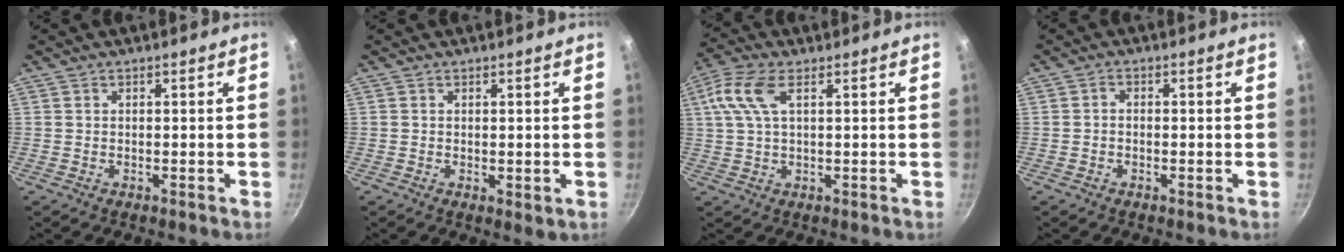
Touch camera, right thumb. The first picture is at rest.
{"total": 1.4, "force": [0.1, 0.6, 1.3], "torque": [-0.018, -0.008, 0.001]}
{"total": 8.0, "force": [2.7, 3.6, 6.6], "torque": [-0.144, 0.018, 0.048]}
{"total": 1.4, "force": [-0.5, 1.0, 0.8], "torque": [-0.015, 0.010, -0.012]}